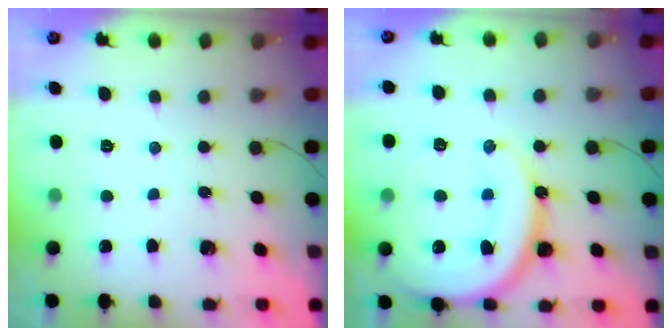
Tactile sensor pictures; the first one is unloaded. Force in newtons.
{"total": 17.4, "press": 17.3, "slide": 1.9}